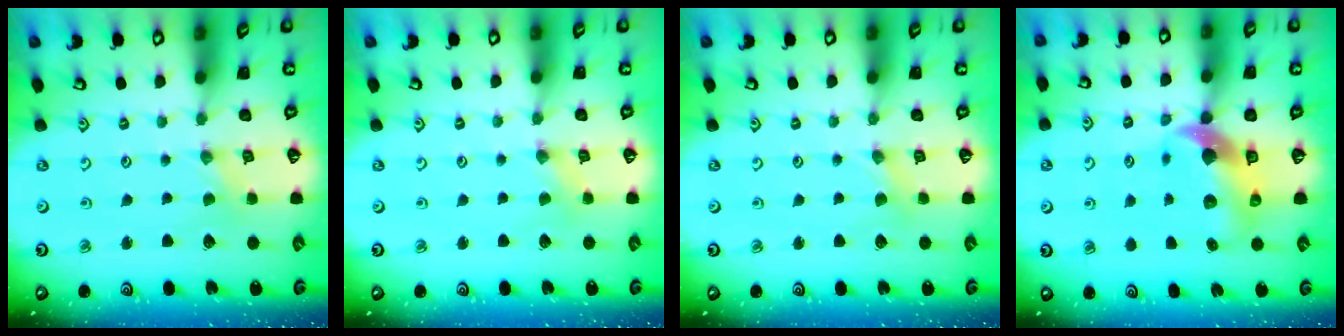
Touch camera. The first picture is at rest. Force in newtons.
{"total": 0.6, "press": 0.6, "slide": 0.2}
{"total": 1.8, "press": 1.7, "slide": 0.3}
{"total": 10.6, "press": 10.5, "slide": 1.9}